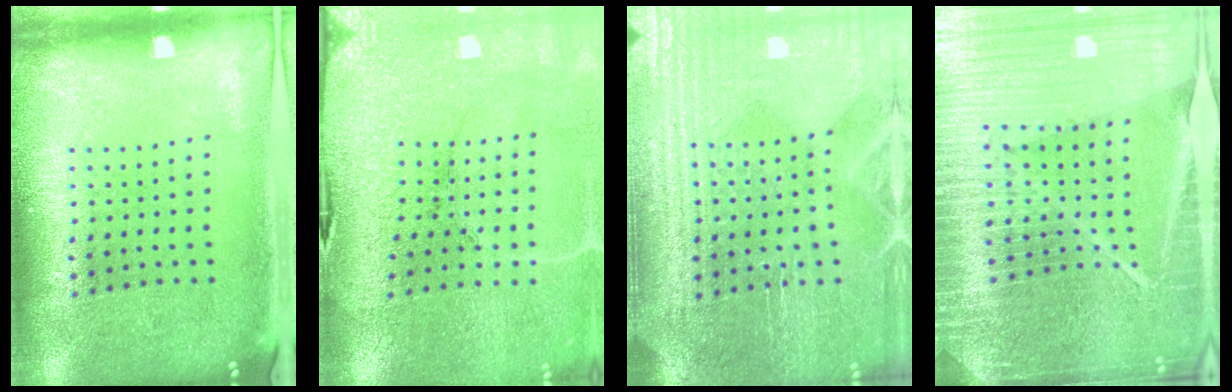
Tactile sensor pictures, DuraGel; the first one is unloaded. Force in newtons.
{"total": 3.5, "press": 3.5, "slide": 0.4}
{"total": 4.3, "press": 4.0, "slide": 1.6}
{"total": 6.4, "press": 5.6, "slide": 3.2}